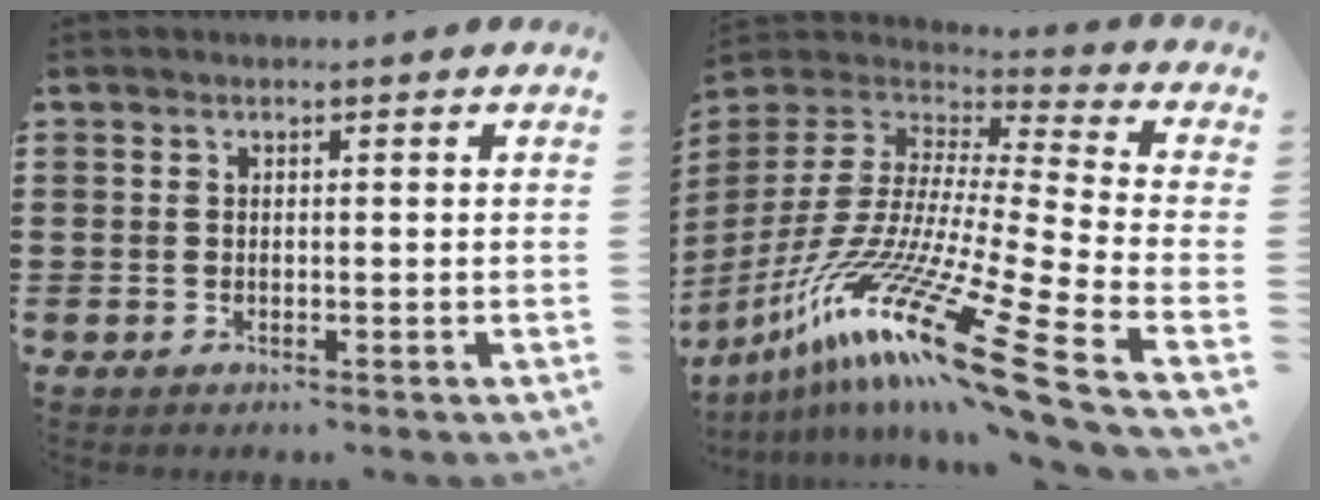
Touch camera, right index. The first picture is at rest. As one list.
[{"total": 21.8, "force": [-13.7, 3.5, 16.6], "torque": [-0.314, 0.005, -0.240]}]